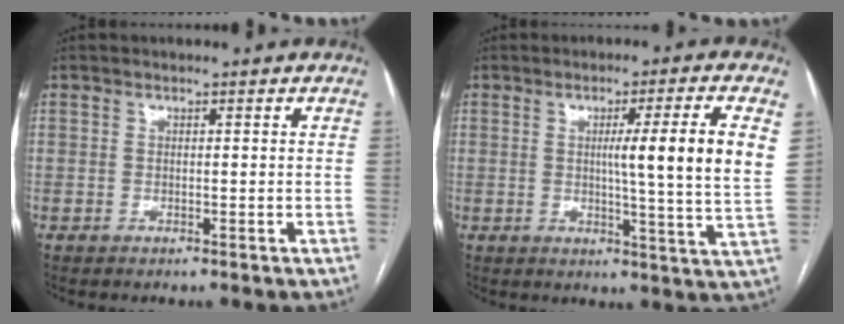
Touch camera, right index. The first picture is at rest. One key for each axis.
{"total": 11.0, "fx": 2.3, "fy": -1.4, "fz": 10.6, "tx": -0.148, "ty": -0.004, "tz": 0.029}